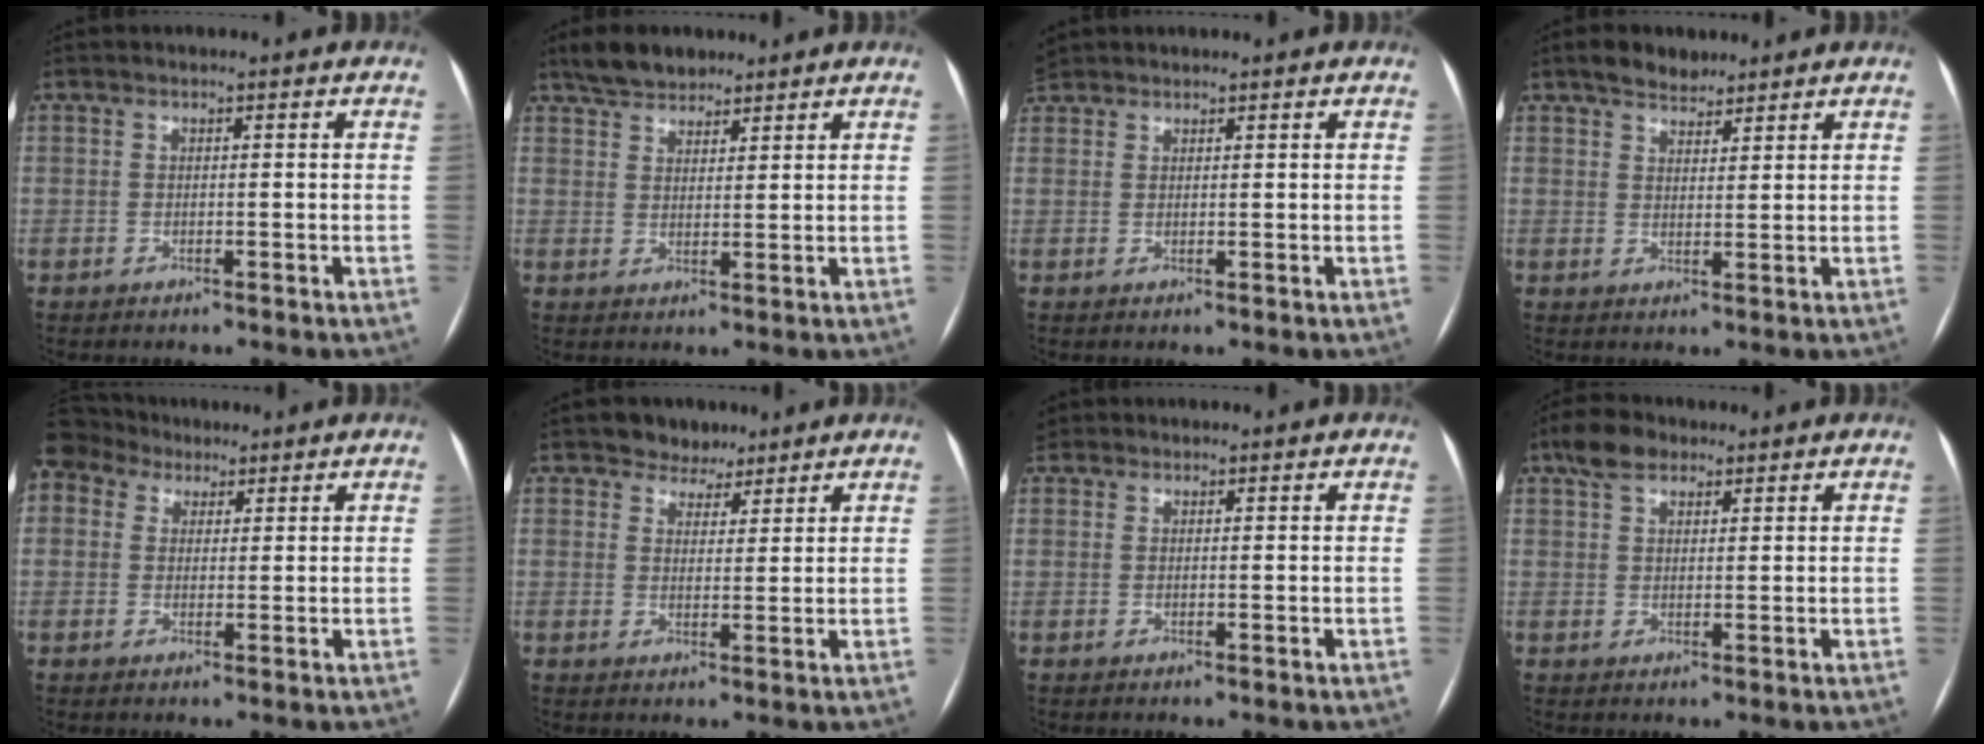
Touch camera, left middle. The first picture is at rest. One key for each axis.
{"total": 5.2, "fx": 4.4, "fy": 2.3, "fz": 1.7, "tx": -0.032, "ty": 0.013, "tz": 0.082}
{"total": 3.1, "fx": 2.7, "fy": 1.5, "fz": 0.7, "tx": -0.027, "ty": 0.018, "tz": 0.055}
{"total": 4.1, "fx": 3.4, "fy": 2.0, "fz": 1.3, "tx": -0.022, "ty": 0.009, "tz": 0.058}
{"total": 6.7, "fx": 4.8, "fy": 4.5, "fz": 1.3, "tx": -0.032, "ty": 0.040, "tz": 0.094}
{"total": 4.3, "fx": 3.4, "fy": 2.7, "fz": 0.4, "tx": 0.002, "ty": 0.002, "tz": 0.050}
{"total": 1.6, "fx": 1.0, "fy": 1.2, "fz": 0.2, "tx": 0.001, "ty": 0.005, "tz": 0.015}
{"total": 4.7, "fx": 3.2, "fy": 2.5, "fz": 2.3, "tx": -0.048, "ty": 0.020, "tz": 0.062}